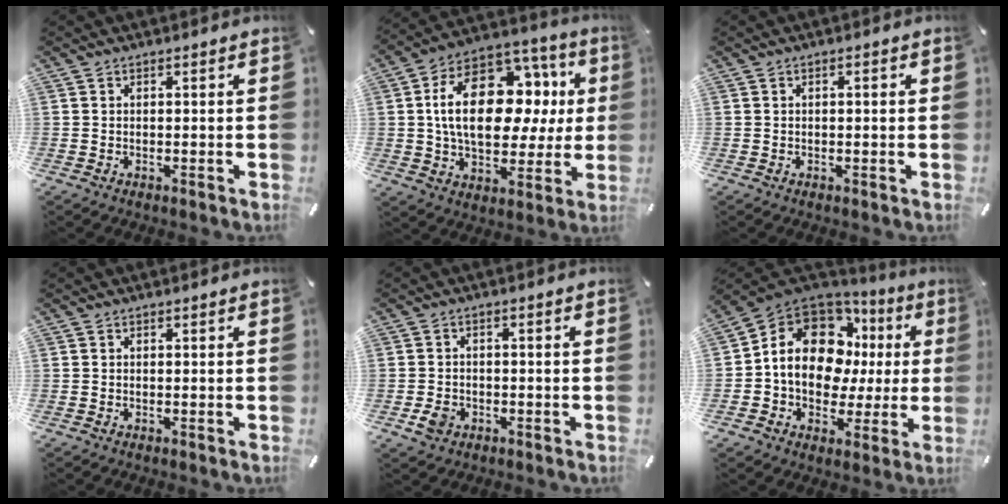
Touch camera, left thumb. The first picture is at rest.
{"total": 22.9, "force": [3.9, 14.4, 17.3], "torque": [-0.306, 0.003, 0.069]}
{"total": 1.1, "force": [-0.1, 0.3, 1.0], "torque": [-0.019, 0.000, -0.002]}
{"total": 0.0}
{"total": 3.9, "force": [-1.6, 2.9, 1.9], "torque": [-0.045, 0.002, -0.030]}
{"total": 15.2, "force": [3.1, 11.3, 9.6], "torque": [-0.179, -0.022, 0.057]}